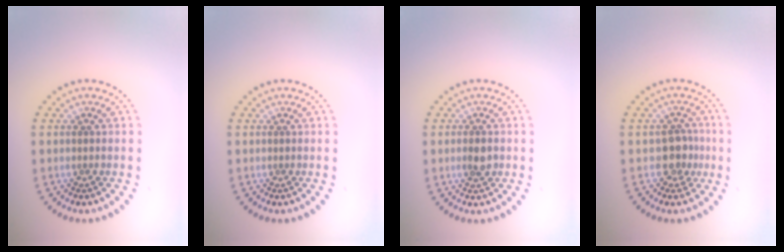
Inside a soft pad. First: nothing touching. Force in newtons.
{"total": 0.0}
{"total": 1.7, "press": 1.6, "slide": 0.3}
{"total": 2.4, "press": 2.0, "slide": 1.2}